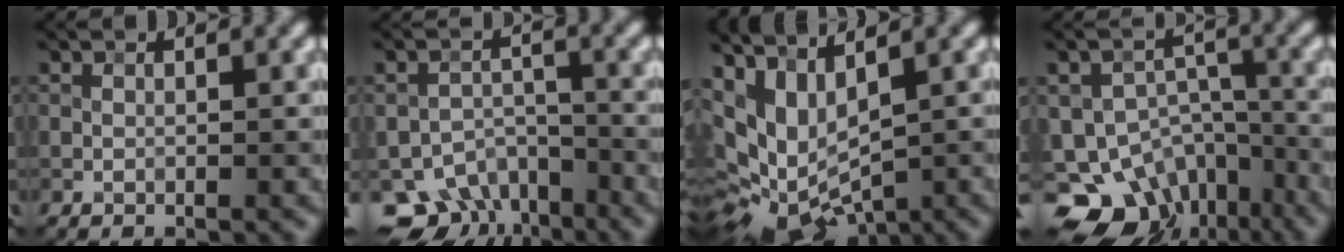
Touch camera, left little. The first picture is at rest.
{"total": 7.4, "force": [-5.4, 4.3, 2.6], "torque": [-0.034, -0.012, -0.083]}
{"total": 8.1, "force": [1.0, 4.3, 6.8], "torque": [-0.138, -0.013, 0.030]}
{"total": 11.7, "force": [-7.5, 7.7, 4.7], "torque": [-0.076, -0.001, -0.102]}